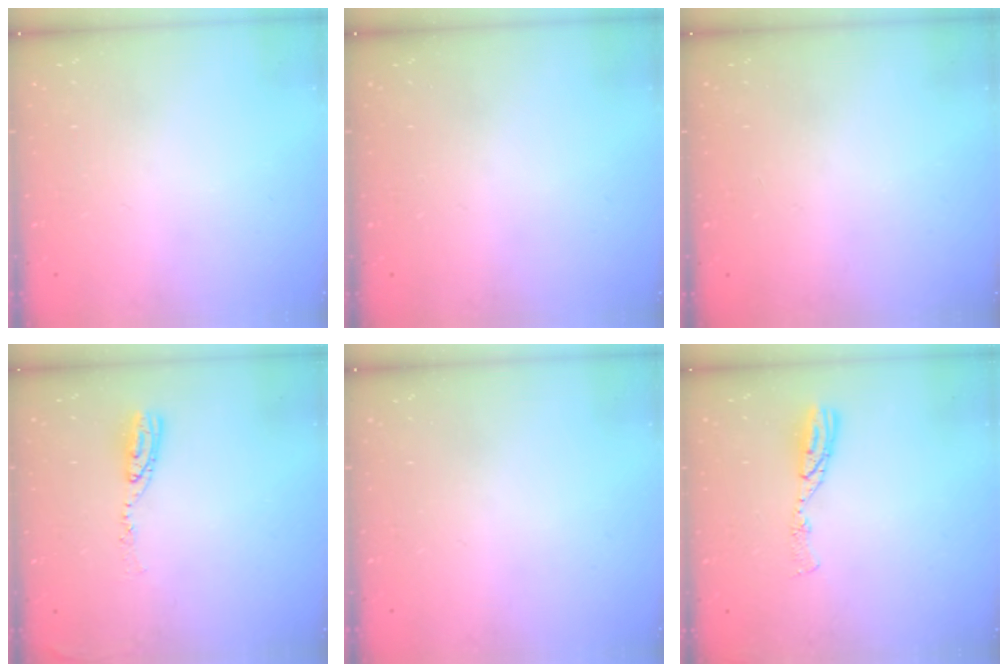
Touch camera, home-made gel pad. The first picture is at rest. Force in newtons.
{"total": 0.0}
{"total": 0.0}
{"total": 6.8, "press": 6.8, "slide": 0.6}
{"total": 0.0}
{"total": 7.8, "press": 7.8, "slide": 0.8}